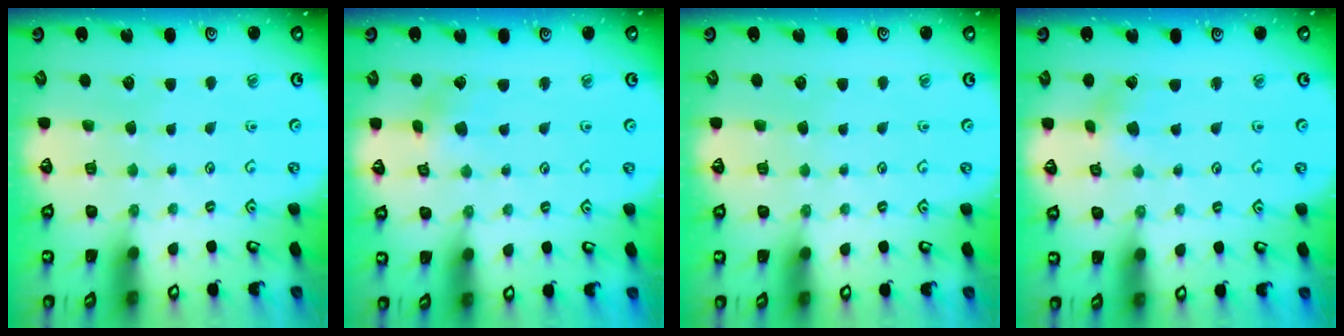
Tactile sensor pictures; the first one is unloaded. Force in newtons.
{"total": 2.1, "press": 2.1, "slide": 0.1}
{"total": 0.0}
{"total": 2.1, "press": 2.1, "slide": 0.2}